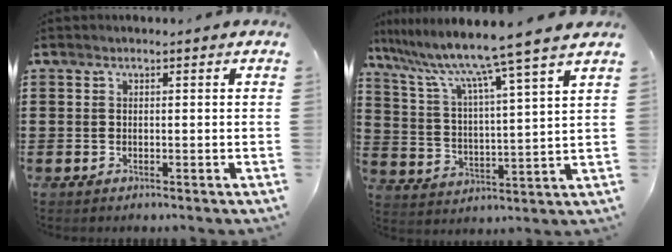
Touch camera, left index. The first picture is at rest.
{"total": 9.2, "force": [7.9, -1.6, 4.4], "torque": [-0.120, -0.059, 0.123]}